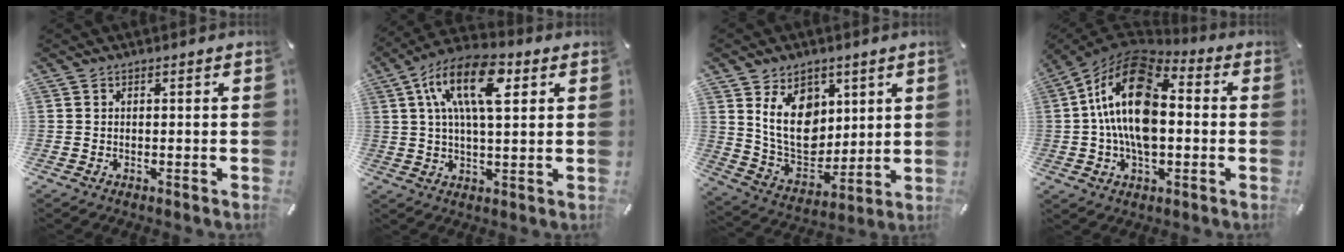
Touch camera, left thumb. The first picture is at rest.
{"total": 13.9, "force": [4.3, 6.3, 11.6], "torque": [-0.227, 0.002, 0.071]}
{"total": 14.3, "force": [4.8, 11.1, 7.6], "torque": [-0.154, -0.027, 0.093]}
{"total": 19.3, "force": [0.7, 12.0, 15.2], "torque": [-0.302, -0.001, 0.002]}